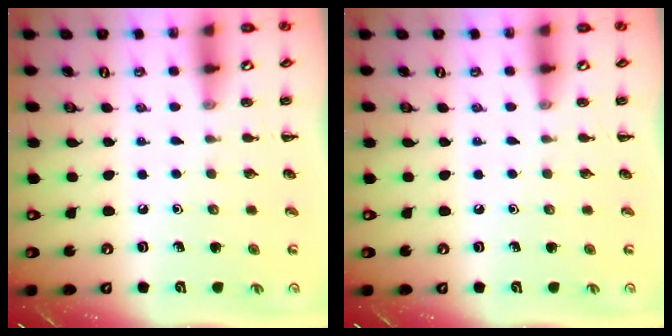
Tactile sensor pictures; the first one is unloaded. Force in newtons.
{"total": 0.0}